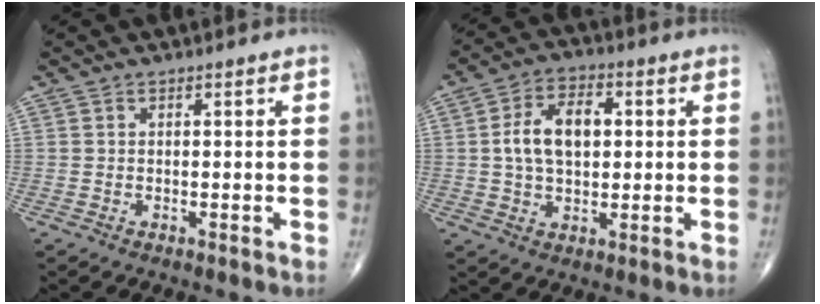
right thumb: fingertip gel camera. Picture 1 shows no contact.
{"total": 10.7, "force": [1.3, 6.4, 8.4], "torque": [-0.138, 0.012, 0.020]}